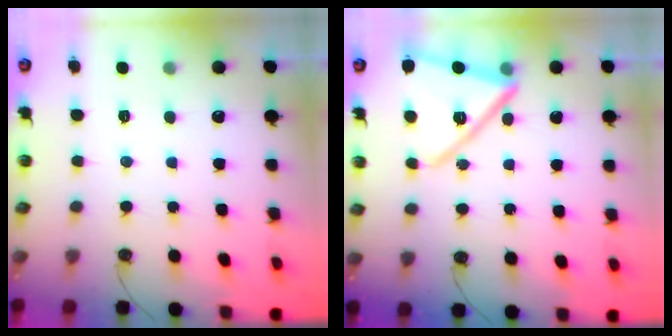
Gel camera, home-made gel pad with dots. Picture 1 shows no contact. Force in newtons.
{"total": 17.1, "press": 17.0, "slide": 1.7}